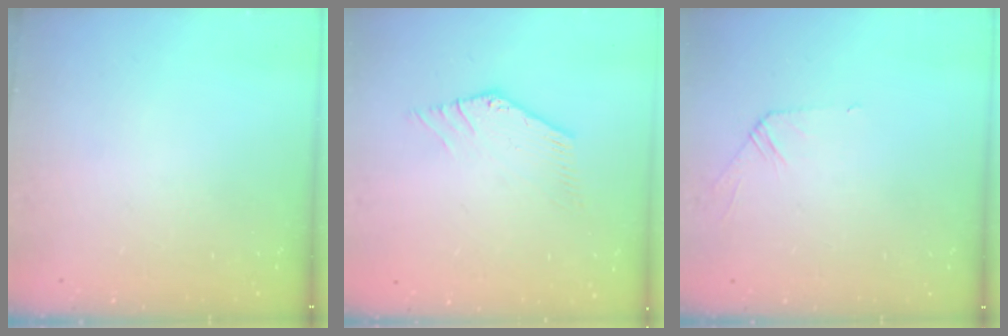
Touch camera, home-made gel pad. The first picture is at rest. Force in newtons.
{"total": 0.0}
{"total": 5.1, "press": 5.0, "slide": 0.7}